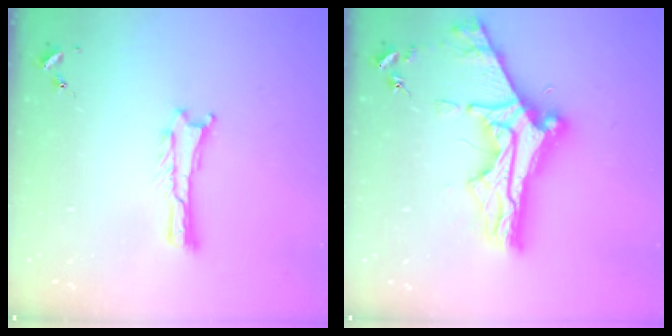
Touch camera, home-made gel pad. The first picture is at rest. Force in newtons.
{"total": 11.7, "press": 11.6, "slide": 1.1}